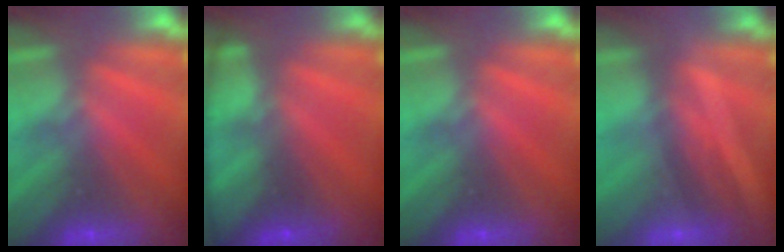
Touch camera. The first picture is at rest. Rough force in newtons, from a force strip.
{"total": 8.1}
{"total": 0.0}
{"total": 2.0}